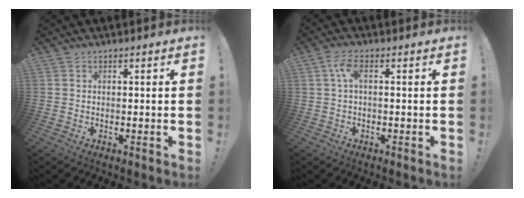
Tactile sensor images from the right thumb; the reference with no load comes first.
{"total": 4.7, "force": [0.7, 1.4, 4.5], "torque": [-0.101, 0.006, 0.012]}